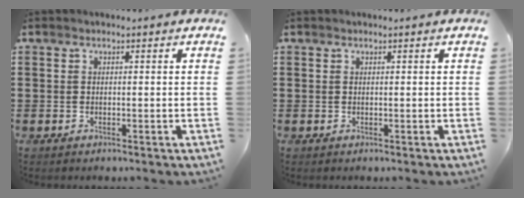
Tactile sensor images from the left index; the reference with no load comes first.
{"total": 0.0}